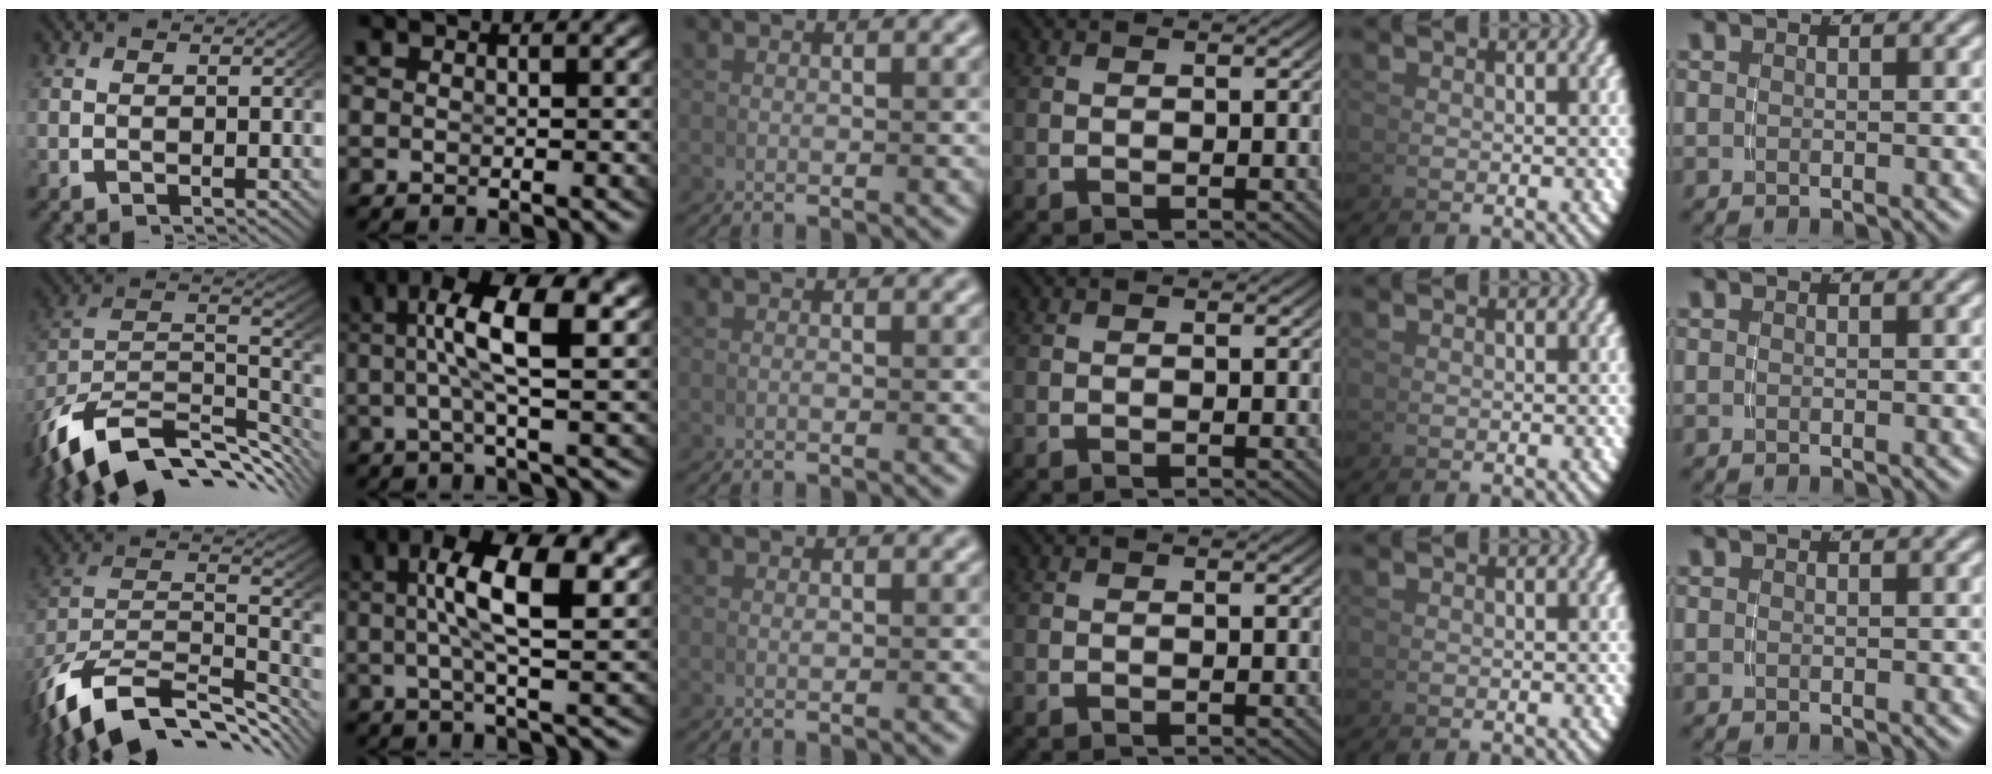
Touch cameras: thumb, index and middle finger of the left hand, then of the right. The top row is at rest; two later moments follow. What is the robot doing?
{"motion": "lift_and_place", "object": "cup"}